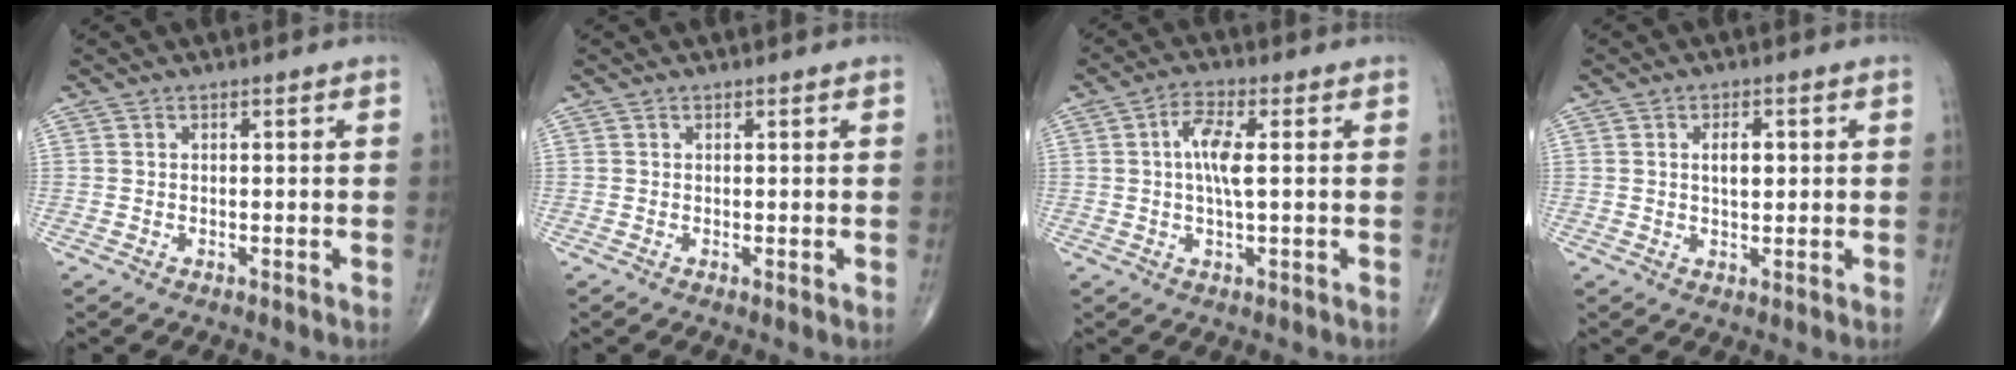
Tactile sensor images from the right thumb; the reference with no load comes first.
{"total": 0.5, "force": [0.1, 0.1, 0.5], "torque": [-0.010, -0.003, 0.000]}
{"total": 6.2, "force": [0.8, 1.8, 5.9], "torque": [-0.123, 0.003, 0.009]}
{"total": 3.7, "force": [0.7, 1.9, 3.1], "torque": [-0.042, -0.005, 0.012]}